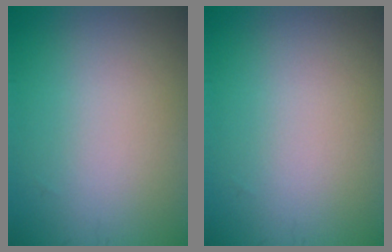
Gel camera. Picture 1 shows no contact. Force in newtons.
{"total": 0.0}